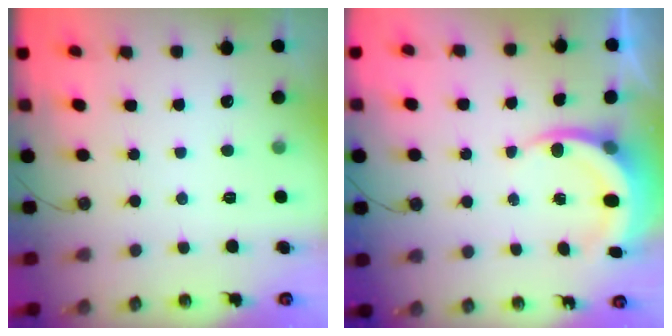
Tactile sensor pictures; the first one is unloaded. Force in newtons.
{"total": 5.7, "press": 5.7, "slide": 0.4}